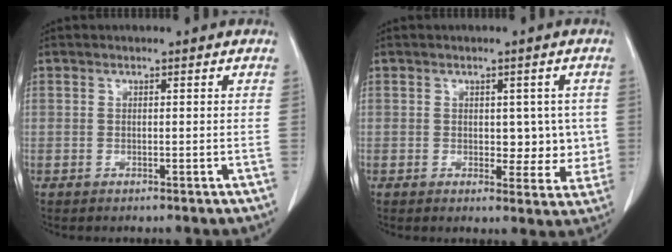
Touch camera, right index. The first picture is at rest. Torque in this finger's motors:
{"motor_torque": [0.16, 0.08, 0.02, 0.01]}